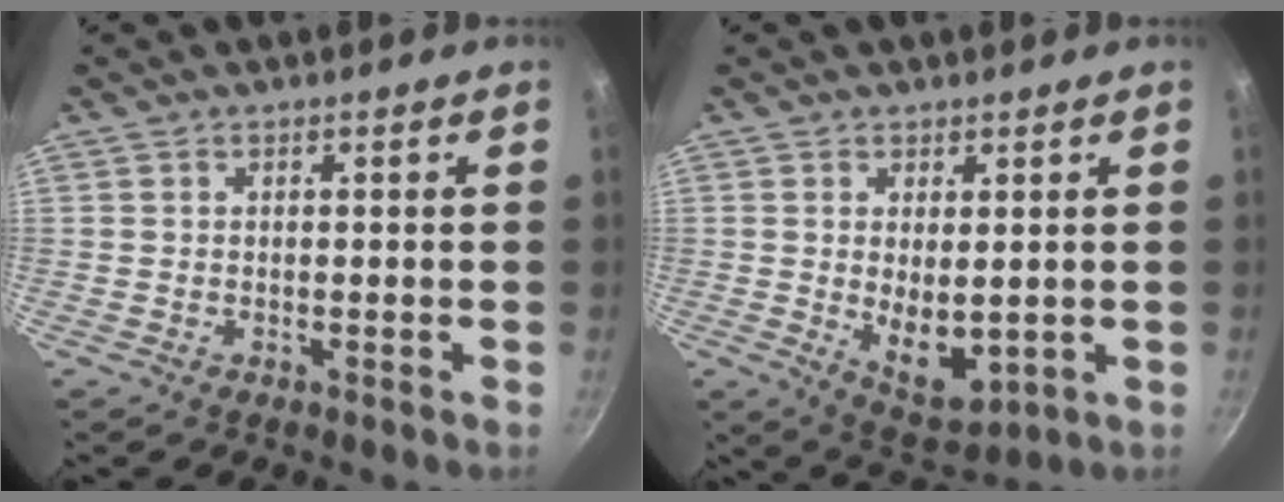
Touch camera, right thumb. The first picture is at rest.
{"total": 8.2, "force": [0.2, 4.3, 7.0], "torque": [-0.098, -0.021, 0.024]}